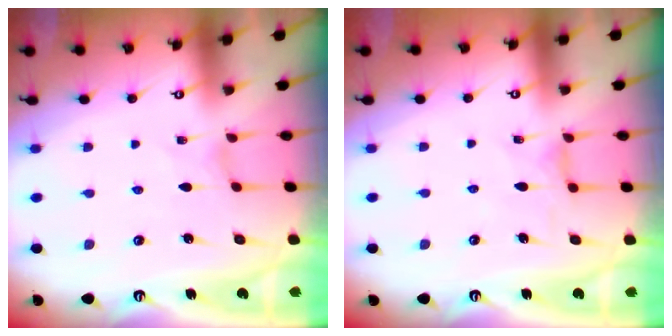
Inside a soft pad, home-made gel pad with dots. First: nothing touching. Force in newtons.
{"total": 1.9, "press": 1.8, "slide": 0.5}